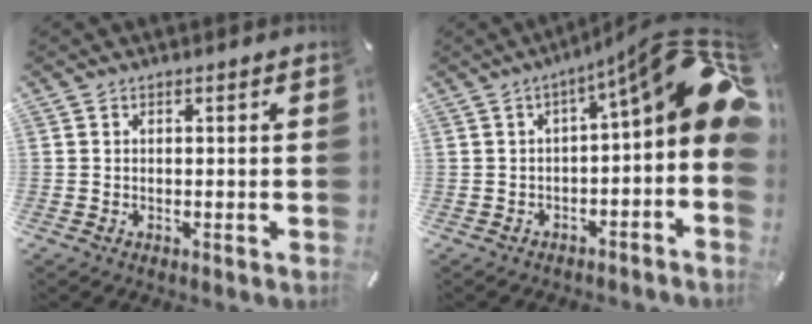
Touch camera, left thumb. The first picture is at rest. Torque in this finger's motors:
{"motor_torque": [1.51, 3.50, 0.70, 0.38, 0.15]}